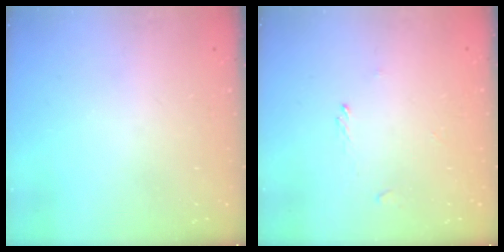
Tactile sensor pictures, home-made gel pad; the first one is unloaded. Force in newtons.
{"total": 0.0}